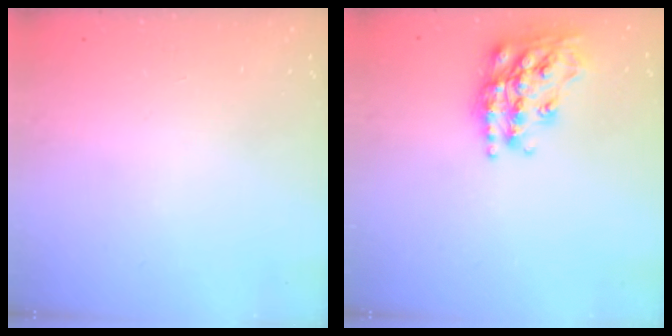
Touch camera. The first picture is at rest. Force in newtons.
{"total": 20.4, "press": 20.4, "slide": 1.4}